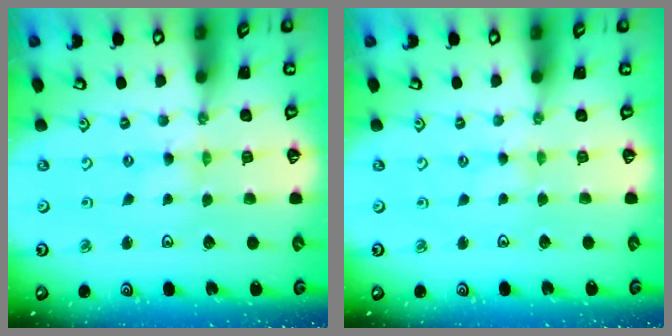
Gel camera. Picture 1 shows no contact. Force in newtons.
{"total": 1.4, "press": 1.3, "slide": 0.4}